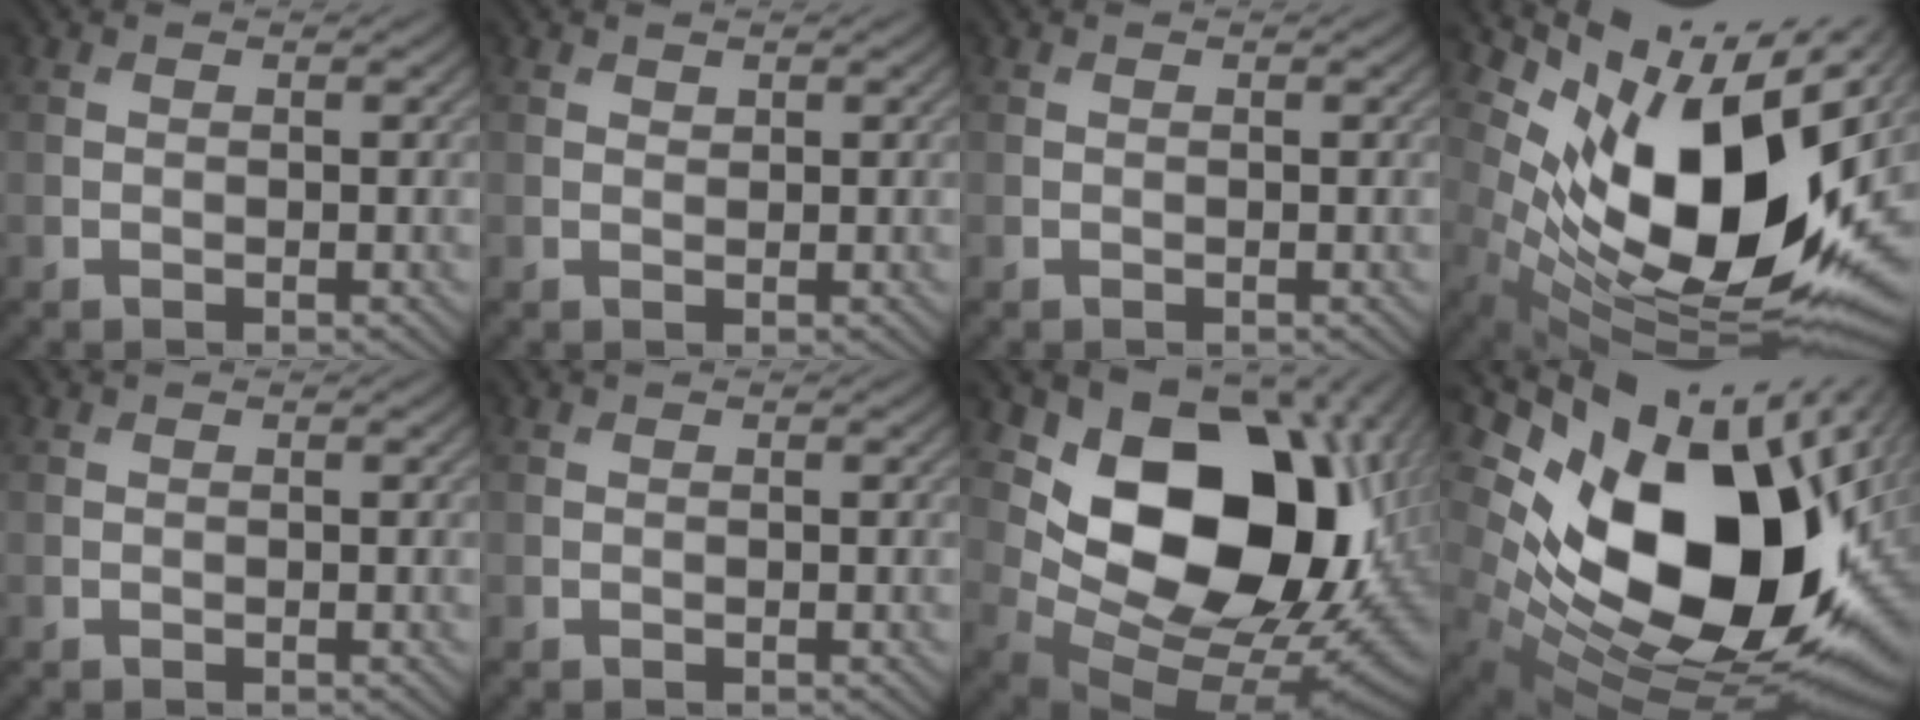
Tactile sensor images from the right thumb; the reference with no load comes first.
{"total": 0.5, "force": [0.4, 0.2, 0.1], "torque": [0.001, -0.002, 0.010]}
{"total": 0.0}
{"total": 17.9, "force": [3.2, 9.4, 14.8], "torque": [-0.244, -0.027, 0.067]}
{"total": 0.0}
{"total": 0.0}
{"total": 17.0, "force": [4.1, 11.4, 12.0], "torque": [-0.182, -0.015, 0.089]}
{"total": 21.3, "force": [3.5, 12.6, 16.8], "torque": [-0.324, -0.039, 0.091]}